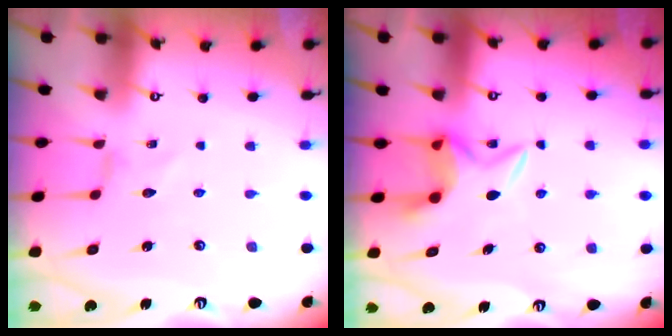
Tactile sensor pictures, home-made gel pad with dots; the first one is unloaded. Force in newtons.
{"total": 6.7, "press": 6.7, "slide": 0.4}